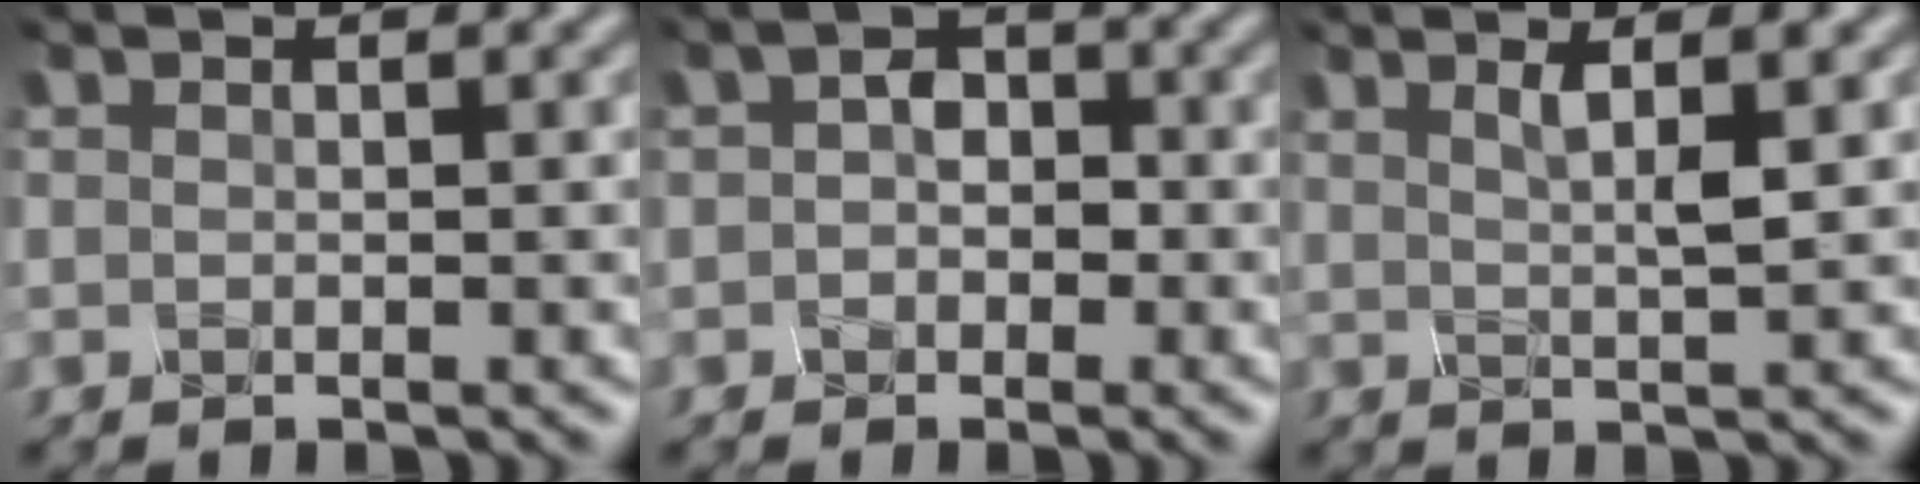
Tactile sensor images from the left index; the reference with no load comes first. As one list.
[{"total": 2.5, "force": [-0.4, 2.0, 1.3], "torque": [-0.021, 0.006, -0.016]}, {"total": 2.3, "force": [0.8, 0.5, 2.1], "torque": [-0.026, 0.000, 0.014]}]